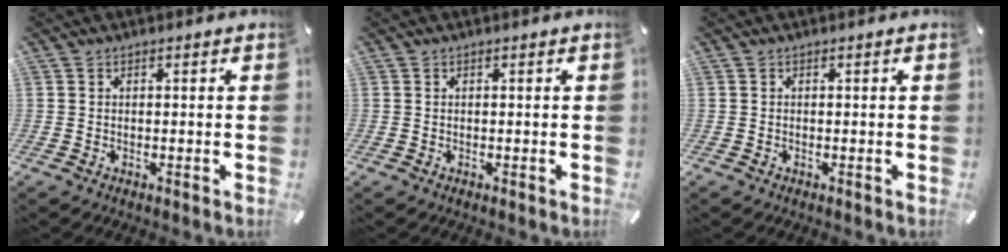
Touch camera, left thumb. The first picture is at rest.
{"total": 0.0}
{"total": 0.0}